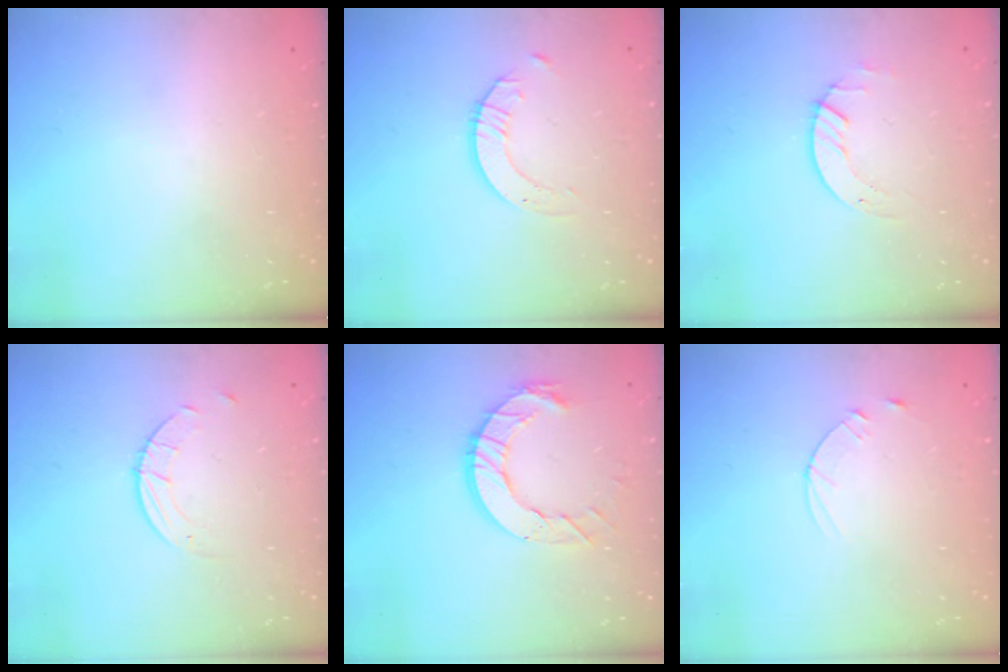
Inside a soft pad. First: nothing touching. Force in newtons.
{"total": 2.1, "press": 2.1, "slide": 0.2}
{"total": 2.0, "press": 2.0, "slide": 0.2}
{"total": 3.8, "press": 3.8, "slide": 0.3}
{"total": 11.0, "press": 10.9, "slide": 1.1}
{"total": 3.6, "press": 3.6, "slide": 0.5}